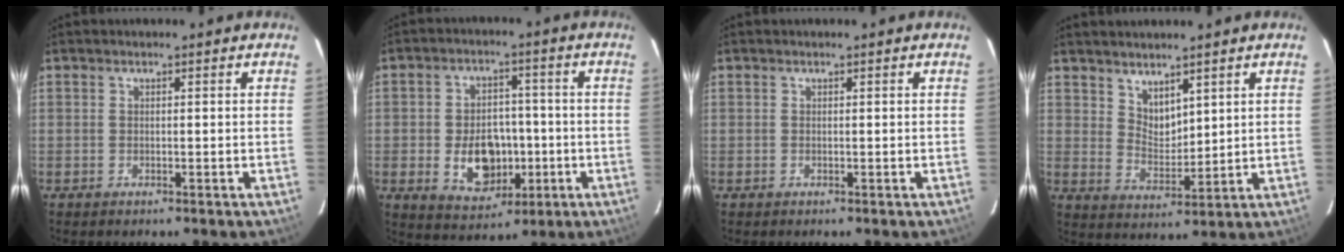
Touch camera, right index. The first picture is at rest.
{"total": 10.7, "force": [-2.6, 7.7, 7.0], "torque": [-0.140, 0.008, -0.024]}
{"total": 0.0}
{"total": 5.3, "force": [4.1, 2.5, 2.3], "torque": [-0.032, -0.005, 0.080]}